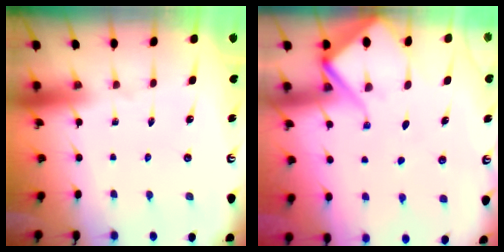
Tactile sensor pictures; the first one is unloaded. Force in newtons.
{"total": 8.5, "press": 8.5, "slide": 0.8}